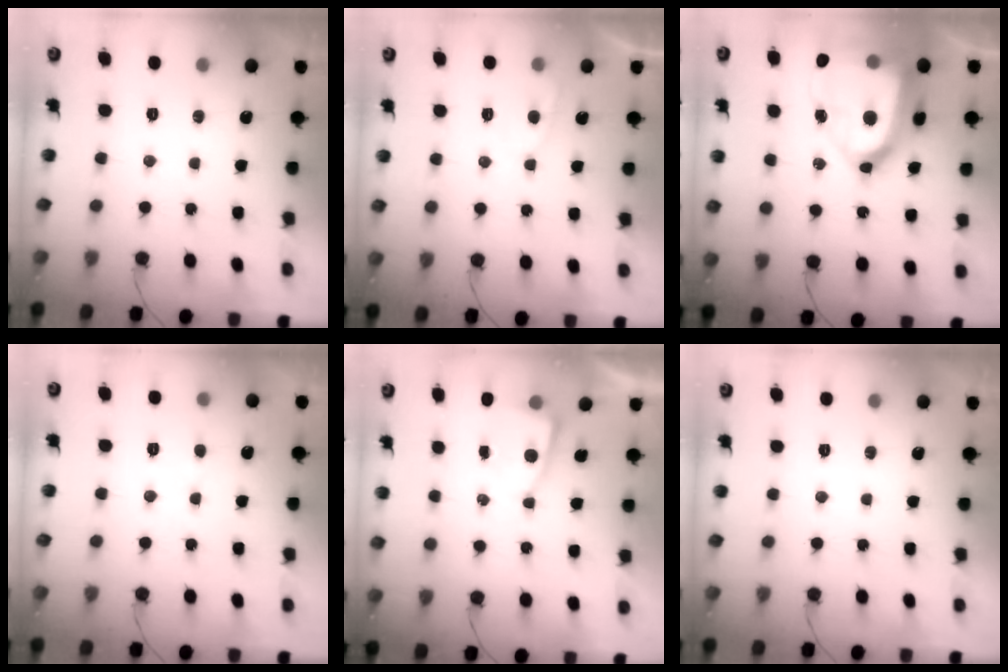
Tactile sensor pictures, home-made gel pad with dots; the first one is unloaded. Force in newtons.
{"total": 2.9, "press": 2.9, "slide": 0.4}
{"total": 26.5, "press": 26.4, "slide": 2.5}
{"total": 2.2, "press": 2.2, "slide": 0.2}
{"total": 2.7, "press": 2.6, "slide": 0.3}
{"total": 0.0}